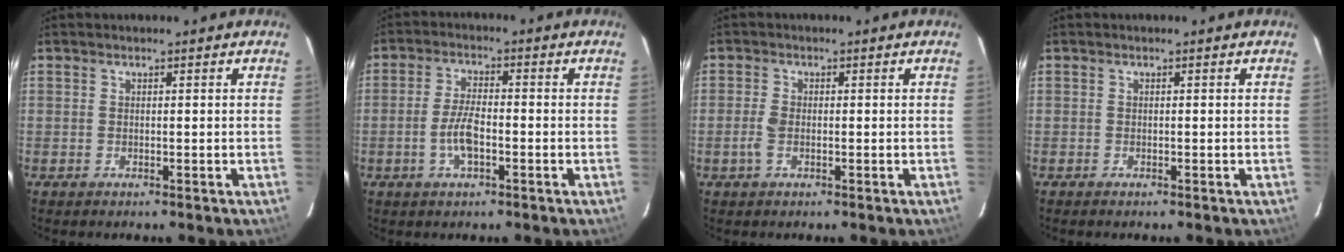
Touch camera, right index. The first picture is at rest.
{"total": 5.7, "force": [-2.0, 2.1, 5.0], "torque": [-0.104, 0.003, -0.037]}
{"total": 2.5, "force": [-0.7, 1.3, 2.0], "torque": [-0.049, 0.001, -0.017]}
{"total": 0.0}